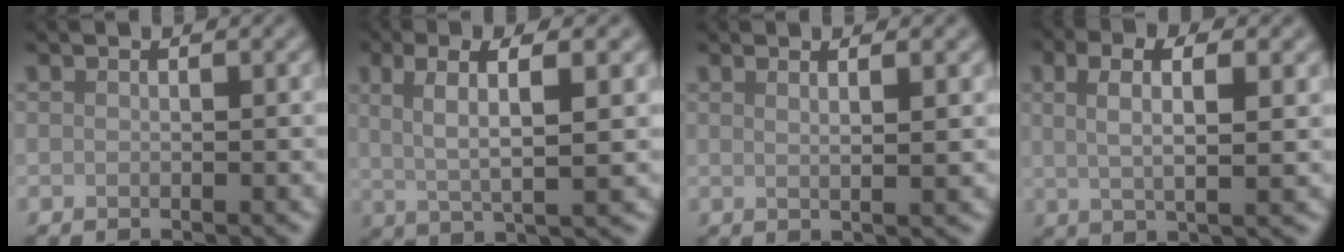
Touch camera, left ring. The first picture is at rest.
{"total": 5.5, "force": [1.5, 1.3, 5.2], "torque": [-0.097, 0.004, 0.027]}
{"total": 3.5, "force": [1.5, 1.2, 2.9], "torque": [-0.024, 0.008, -0.003]}
{"total": 4.7, "force": [1.4, 1.5, 4.2], "torque": [-0.077, 0.002, 0.024]}